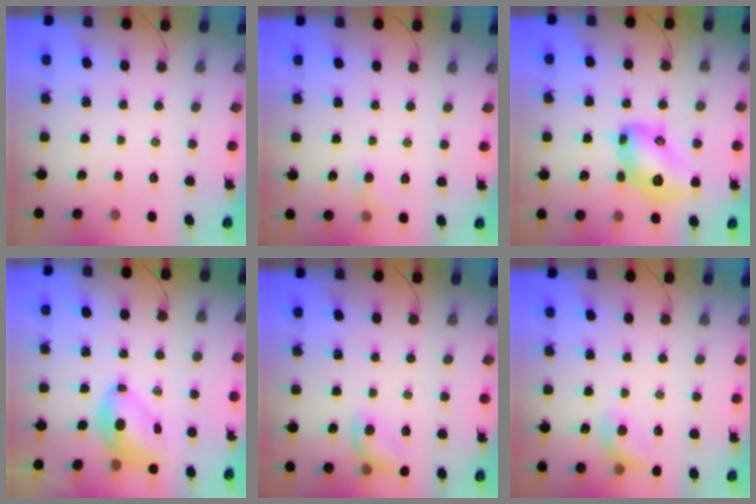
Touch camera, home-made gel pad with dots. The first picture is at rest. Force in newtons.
{"total": 3.8, "press": 3.5, "slide": 1.2}
{"total": 14.6, "press": 14.6, "slide": 0.7}
{"total": 6.8, "press": 6.7, "slide": 1.3}
{"total": 8.6, "press": 8.6, "slide": 0.2}
{"total": 9.5, "press": 9.2, "slide": 2.3}